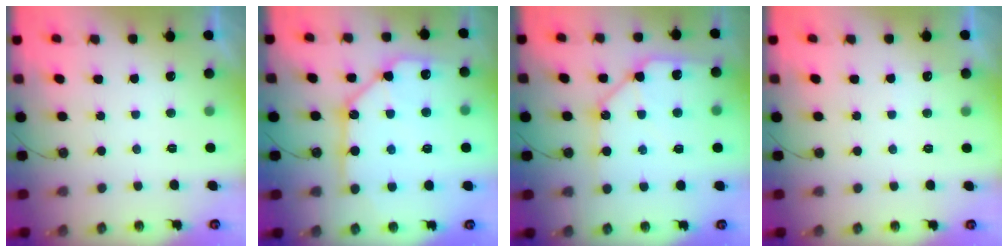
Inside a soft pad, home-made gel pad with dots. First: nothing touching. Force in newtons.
{"total": 16.9, "press": 16.8, "slide": 2.1}
{"total": 11.9, "press": 11.8, "slide": 1.6}
{"total": 3.9, "press": 3.8, "slide": 0.5}